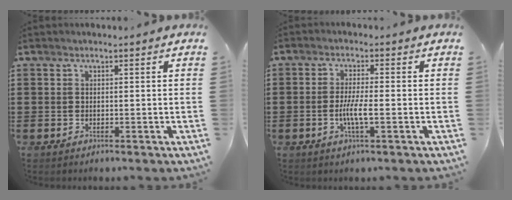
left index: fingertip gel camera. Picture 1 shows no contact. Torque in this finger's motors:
{"motor_torque": [0.19, 0.13, 0.26, 0.08]}